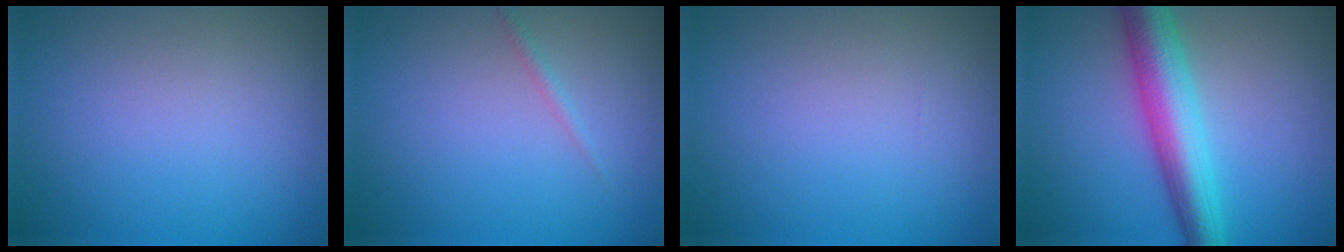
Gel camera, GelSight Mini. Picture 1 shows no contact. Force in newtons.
{"total": 0.7, "press": 0.7, "slide": 0.0}
{"total": 0.0}
{"total": 6.9, "press": 6.9, "slide": 0.3}